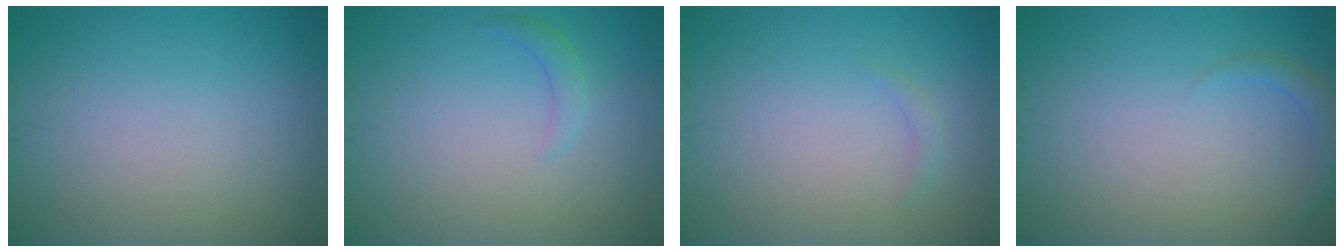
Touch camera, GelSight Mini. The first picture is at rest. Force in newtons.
{"total": 1.3, "press": 1.3, "slide": 0.1}
{"total": 0.7, "press": 0.7, "slide": 0.1}
{"total": 1.5, "press": 1.5, "slide": 0.1}